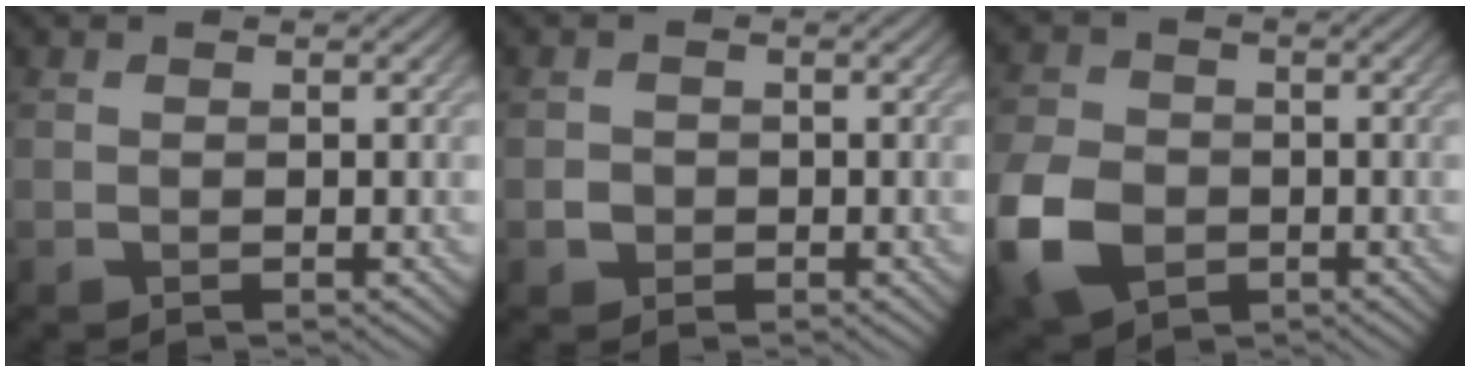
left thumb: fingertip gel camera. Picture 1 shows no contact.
{"total": 1.6, "force": [-0.5, 1.5, 0.3], "torque": [-0.001, -0.003, -0.013]}
{"total": 10.3, "force": [-3.6, 7.6, 6.0], "torque": [-0.174, -0.025, -0.076]}